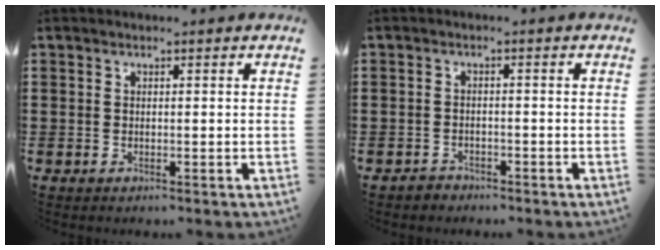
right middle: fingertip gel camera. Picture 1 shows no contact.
{"total": 1.3, "force": [-1.2, 0.5, -0.1], "torque": [-0.002, 0.004, -0.029]}